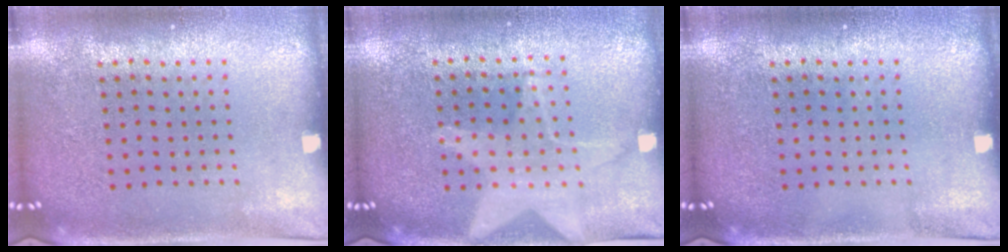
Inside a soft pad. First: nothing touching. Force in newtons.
{"total": 1.1, "press": 1.1, "slide": 0.1}
{"total": 0.0}